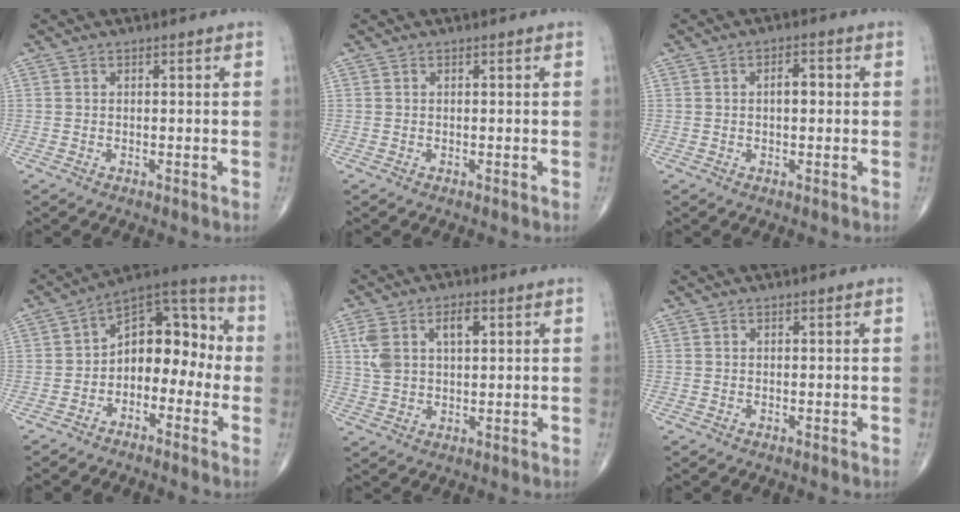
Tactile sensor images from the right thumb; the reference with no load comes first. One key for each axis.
{"total": 0.0}
{"total": 3.3, "fx": 0.2, "fy": 1.7, "fz": 2.8, "tx": -0.038, "ty": 0.008, "tz": 0.001}
{"total": 12.7, "fx": -2.0, "fy": 8.2, "fz": 9.4, "tx": -0.097, "ty": 0.056, "tz": -0.049}
{"total": 8.4, "fx": 2.7, "fy": 4.7, "fz": 6.4, "tx": -0.124, "ty": 0.011, "tz": 0.055}
{"total": 0.0}